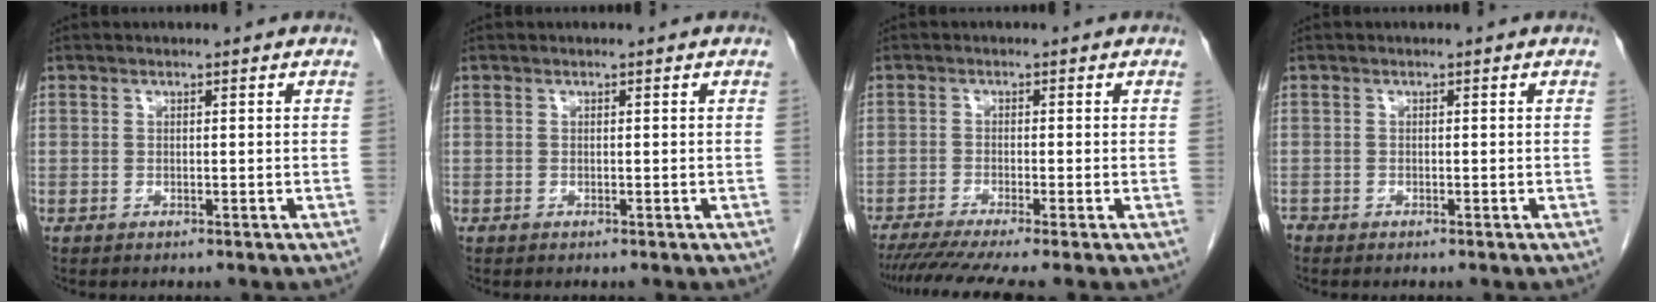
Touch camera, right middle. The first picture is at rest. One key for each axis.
{"total": 0.0}
{"total": 7.8, "fx": -6.3, "fy": -0.6, "fz": 4.6, "tx": -0.069, "ty": -0.019, "tz": -0.102}
{"total": 0.6, "fx": -0.5, "fy": 0.2, "fz": 0.0, "tx": -0.007, "ty": -0.002, "tz": -0.014}